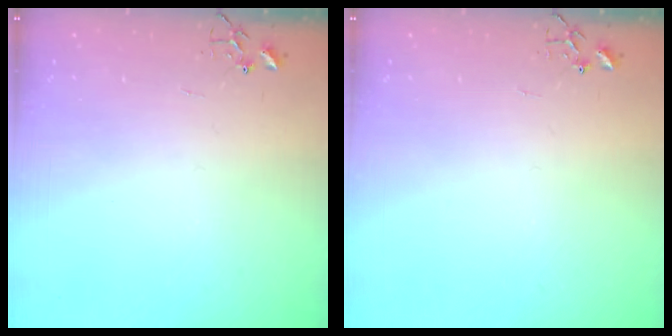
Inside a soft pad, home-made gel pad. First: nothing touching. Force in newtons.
{"total": 0.0}